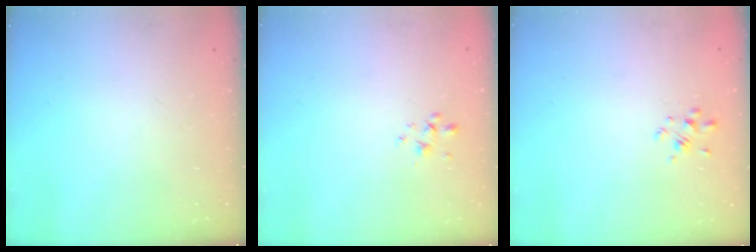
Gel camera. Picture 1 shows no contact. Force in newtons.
{"total": 1.4, "press": 1.3, "slide": 0.6}
{"total": 2.2, "press": 2.0, "slide": 1.0}